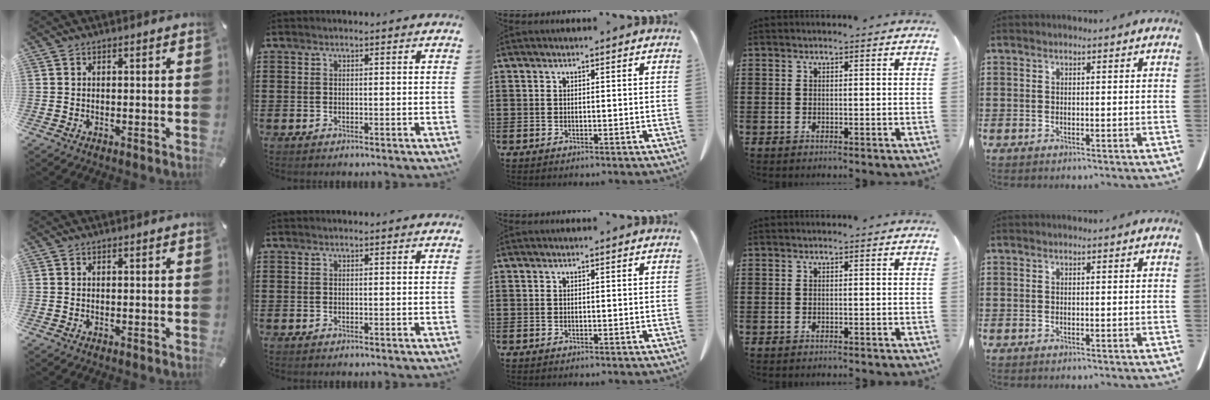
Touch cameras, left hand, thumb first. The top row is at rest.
{"ring": {"total": 0.6, "force": [-0.6, 0.0, 0.1], "torque": [-0.005, -0.003, -0.011]}}